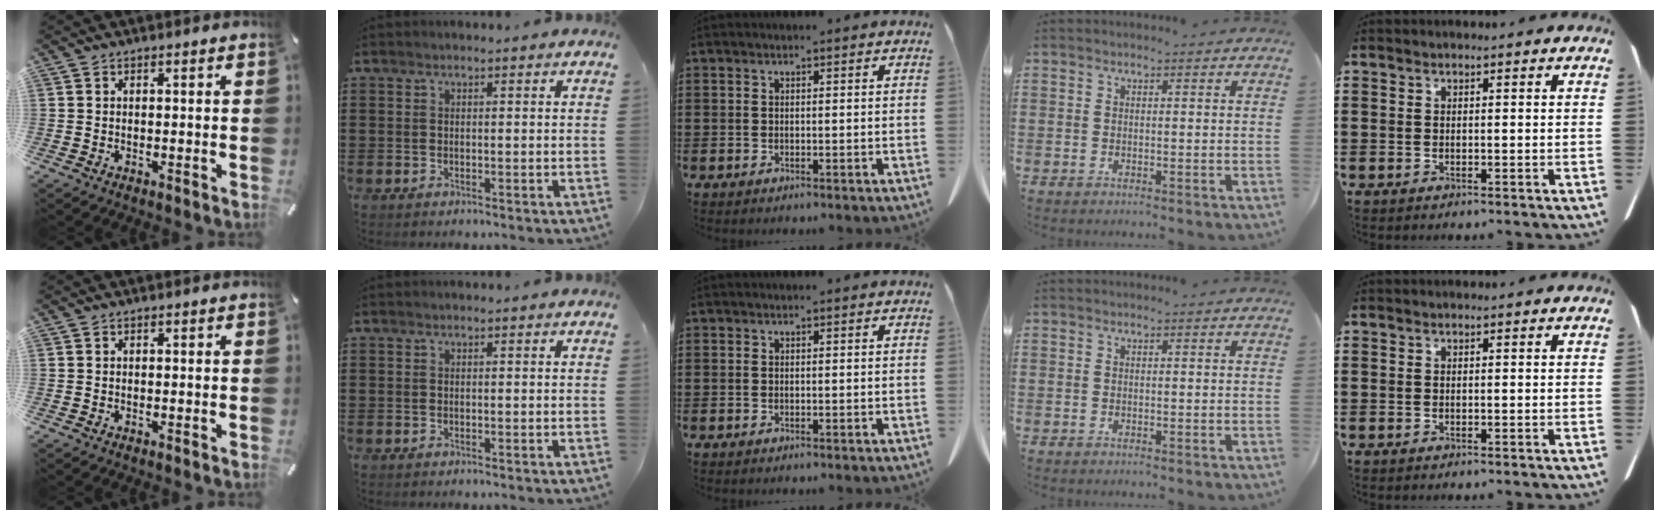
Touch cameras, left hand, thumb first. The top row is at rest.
{}